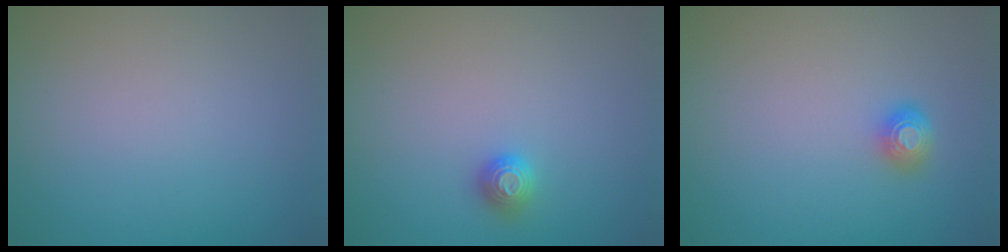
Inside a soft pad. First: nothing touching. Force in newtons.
{"total": 1.1, "press": 1.1, "slide": 0.2}
{"total": 1.6, "press": 1.2, "slide": 1.0}